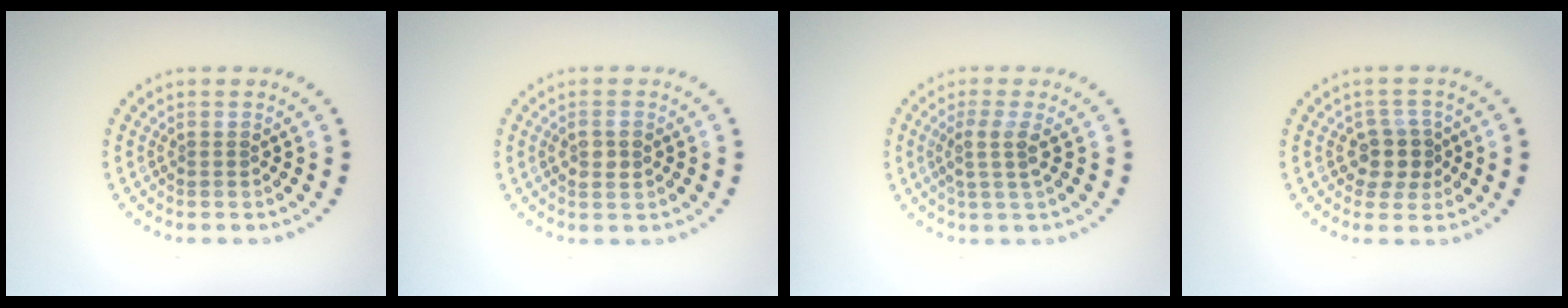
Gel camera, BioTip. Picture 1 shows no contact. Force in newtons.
{"total": 1.6, "press": 1.6, "slide": 0.3}
{"total": 2.4, "press": 1.9, "slide": 1.4}
{"total": 2.7, "press": 2.3, "slide": 1.4}